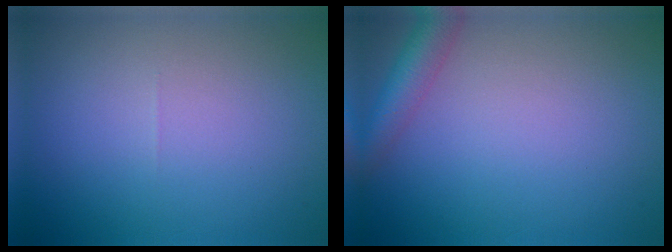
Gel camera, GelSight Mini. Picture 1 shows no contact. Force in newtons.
{"total": 3.5, "press": 3.5, "slide": 0.2}